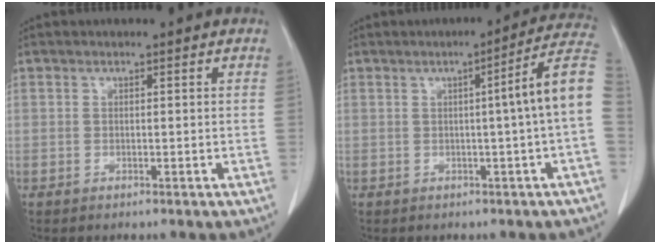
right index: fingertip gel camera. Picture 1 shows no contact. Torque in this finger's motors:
{"motor_torque": [0.85, -0.13, 0.37, 0.08]}